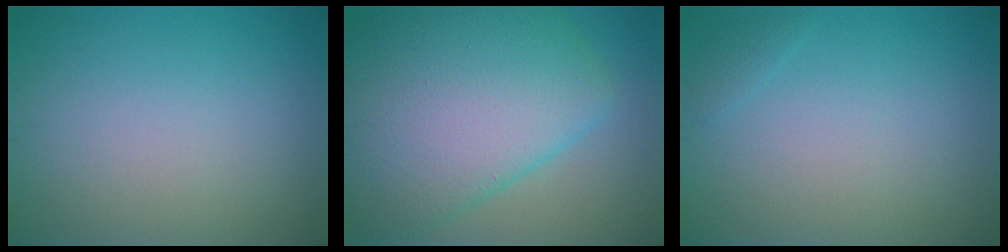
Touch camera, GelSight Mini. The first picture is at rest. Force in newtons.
{"total": 11.3, "press": 11.3, "slide": 0.3}
{"total": 0.7, "press": 0.7, "slide": 0.0}